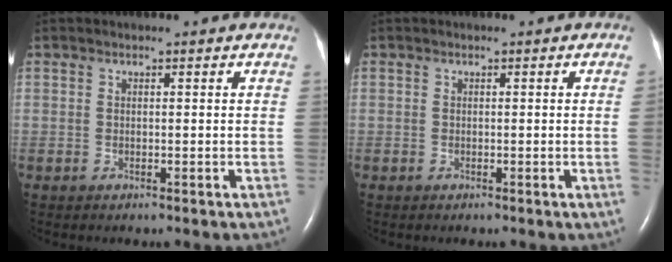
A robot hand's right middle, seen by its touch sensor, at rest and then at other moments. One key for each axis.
{"total": 0.8, "fx": -0.1, "fy": -0.4, "fz": 0.7, "tx": 0.000, "ty": 0.002, "tz": -0.003}